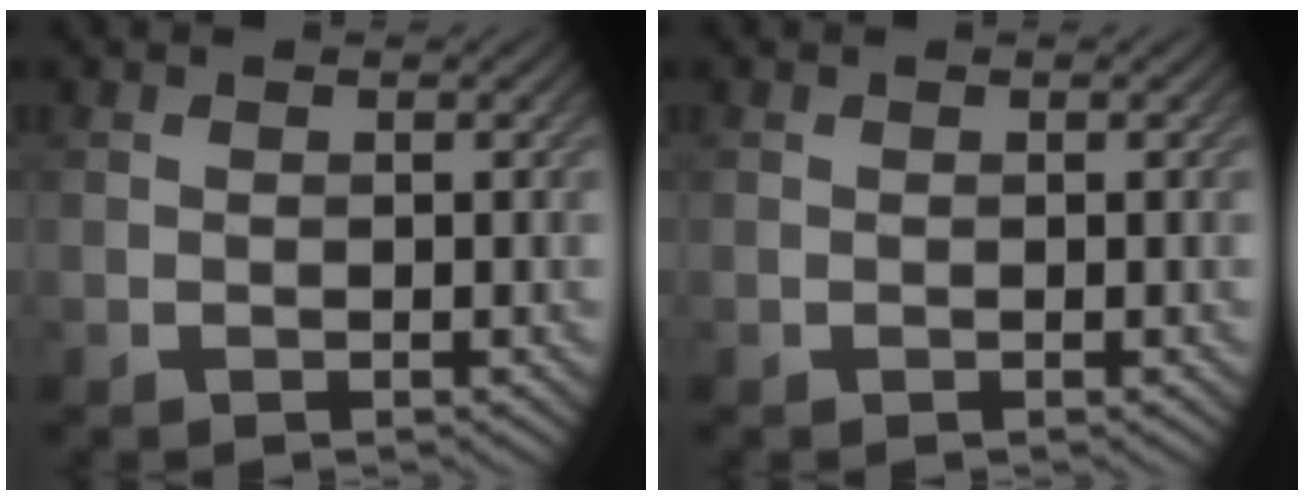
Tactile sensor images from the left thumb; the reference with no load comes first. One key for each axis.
{"total": 0.0}